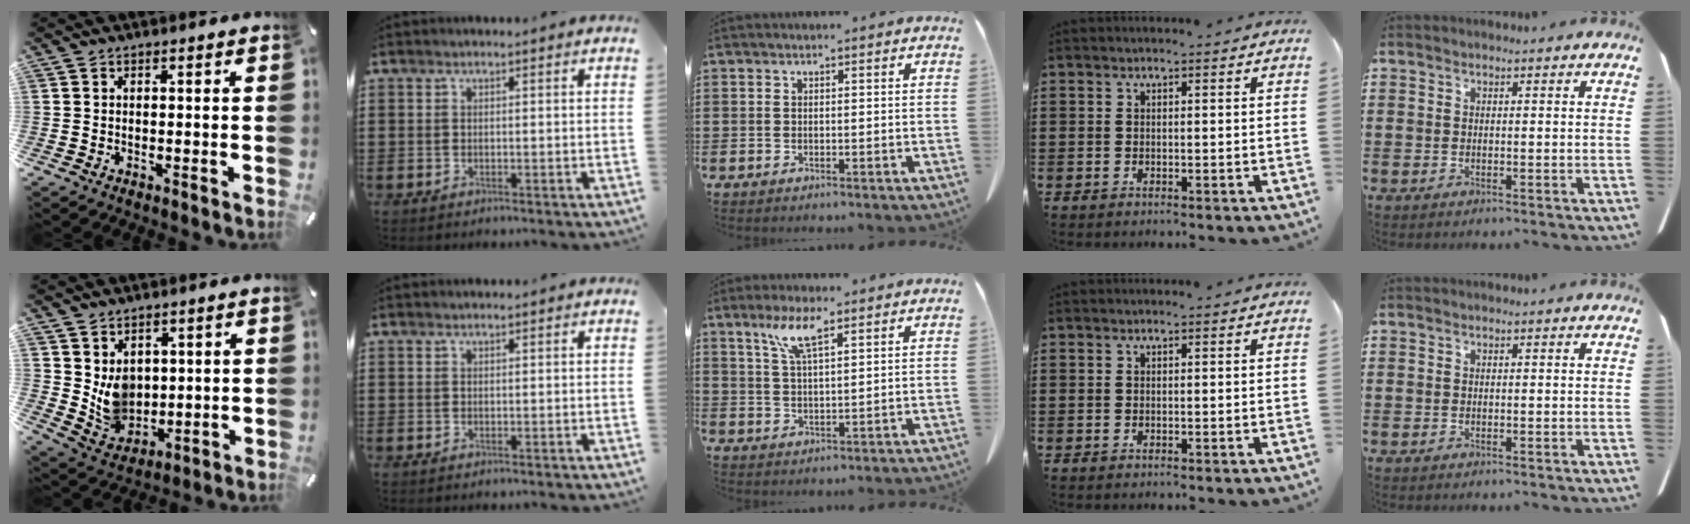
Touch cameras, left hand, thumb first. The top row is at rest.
{"thumb": {"total": 8.6, "force": [3.4, 7.5, 2.7], "torque": [-0.047, -0.032, 0.072]}, "middle": {"total": 6.3, "force": [3.8, 1.4, 4.8], "torque": [-0.106, 0.009, 0.065]}}